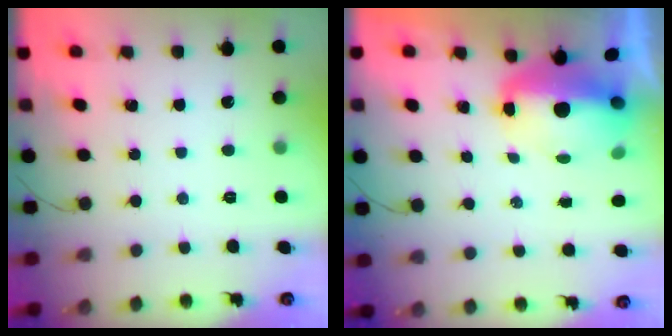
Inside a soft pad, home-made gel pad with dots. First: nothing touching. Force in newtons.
{"total": 13.4, "press": 9.2, "slide": 9.8}